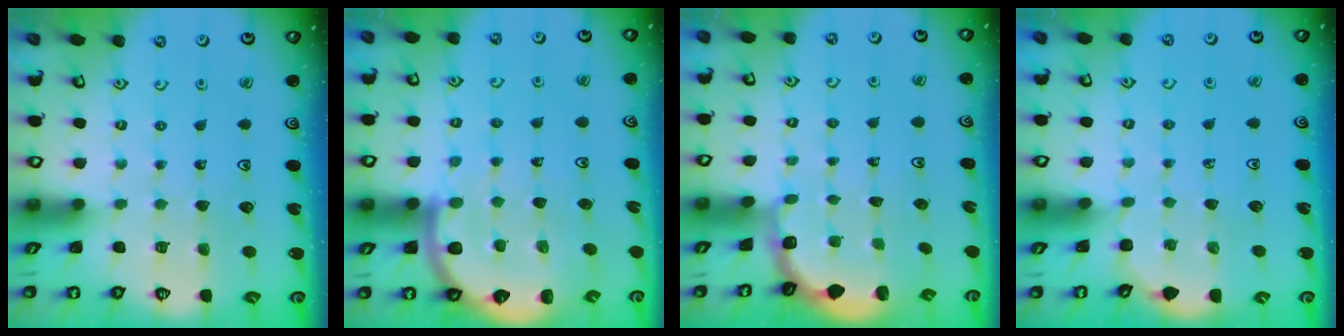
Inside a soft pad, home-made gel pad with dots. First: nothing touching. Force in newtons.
{"total": 8.0, "press": 7.8, "slide": 1.5}
{"total": 1.8, "press": 1.6, "slide": 0.7}
{"total": 3.0, "press": 3.0, "slide": 0.3}